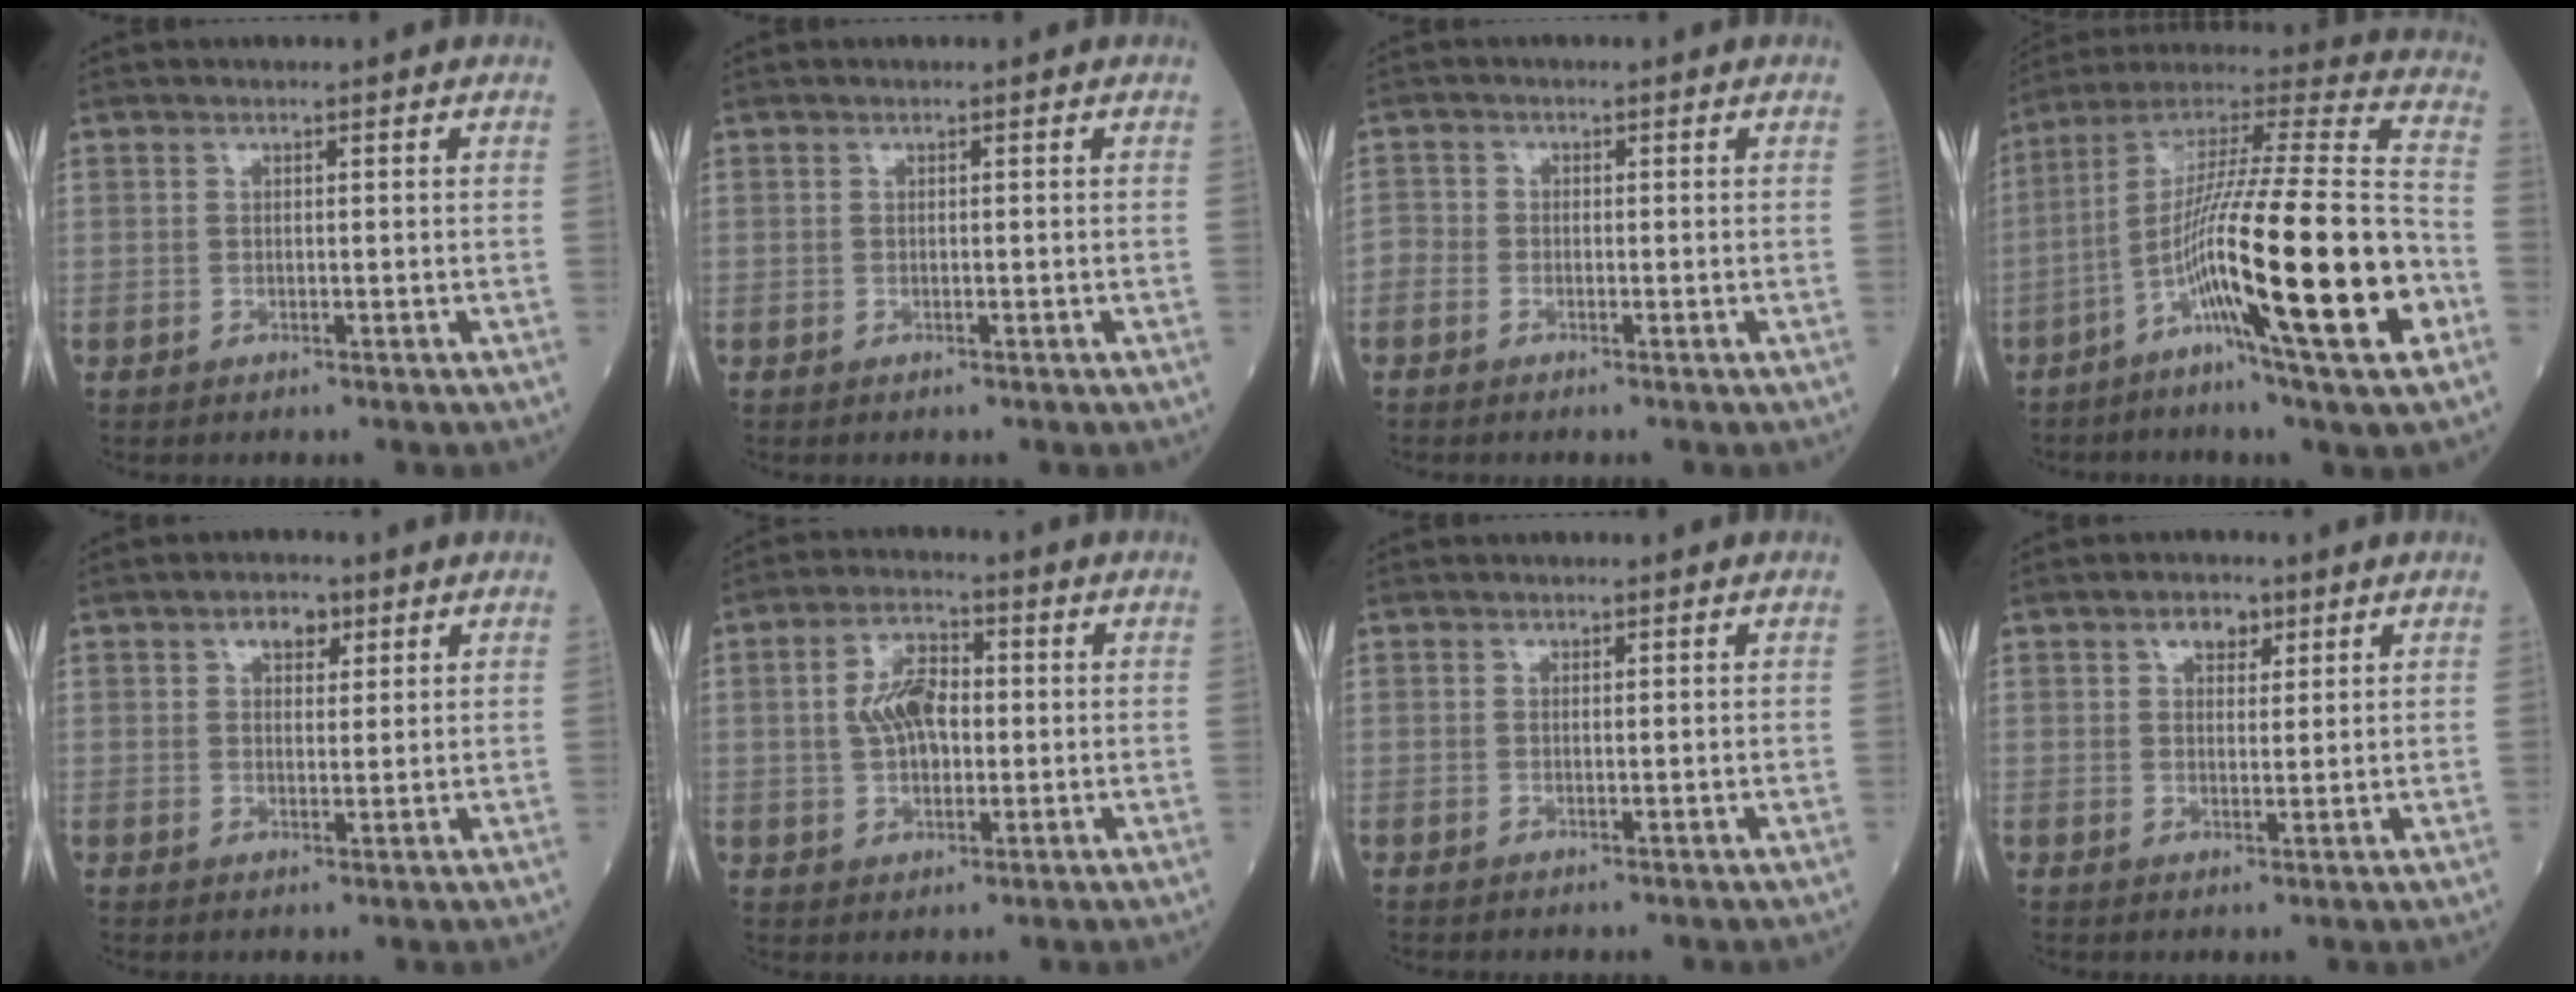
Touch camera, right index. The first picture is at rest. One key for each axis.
{"total": 0.0}
{"total": 2.0, "fx": -1.5, "fy": 1.2, "fz": 0.4, "tx": -0.006, "ty": 0.005, "tz": -0.032}
{"total": 25.2, "fx": -8.1, "fy": 0.8, "fz": 23.8, "tx": -0.395, "ty": -0.025, "tz": -0.145}
{"total": 3.5, "fx": 1.9, "fy": 1.9, "fz": 2.2, "tx": -0.038, "ty": 0.008, "tz": 0.031}
{"total": 7.0, "fx": 0.3, "fy": 3.9, "fz": 5.8, "tx": -0.112, "ty": 0.017, "tz": 0.005}
{"total": 0.0}
{"total": 3.3, "fx": 1.9, "fy": 1.8, "fz": 2.0, "tx": -0.035, "ty": 0.006, "tz": 0.032}